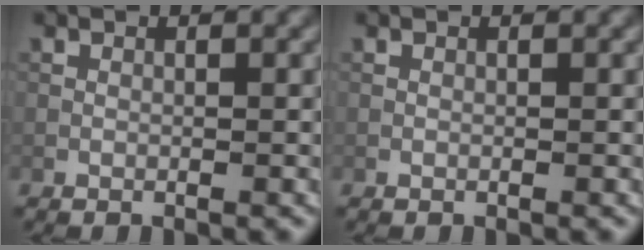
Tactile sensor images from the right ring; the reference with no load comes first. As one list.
[{"total": 0.0}]